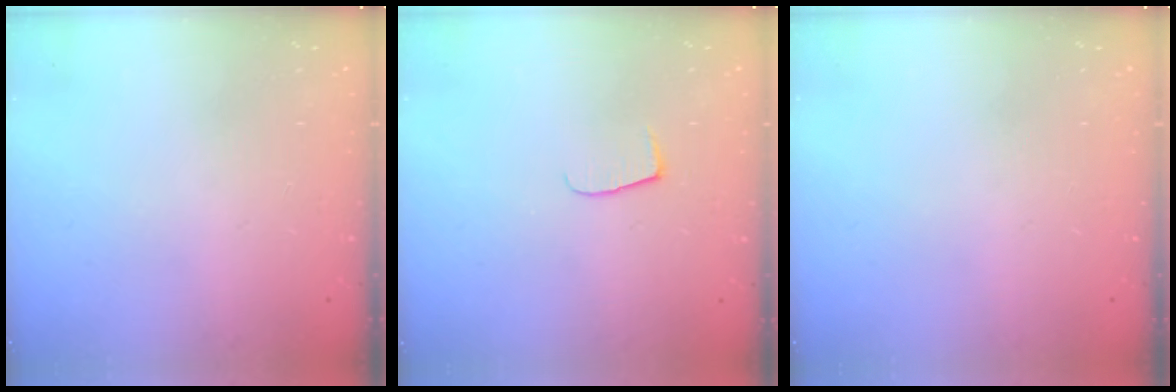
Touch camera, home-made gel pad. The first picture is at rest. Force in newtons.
{"total": 5.3, "press": 5.2, "slide": 0.4}
{"total": 0.0}